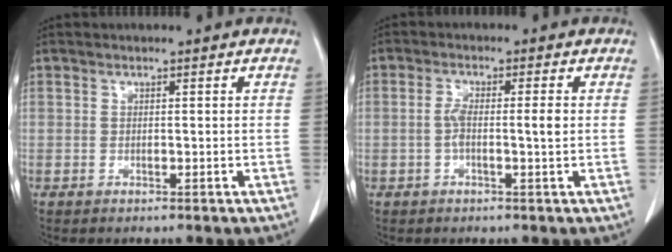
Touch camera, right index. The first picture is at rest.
{"total": 3.8, "force": [-0.3, 0.5, 3.8], "torque": [-0.074, 0.007, -0.004]}